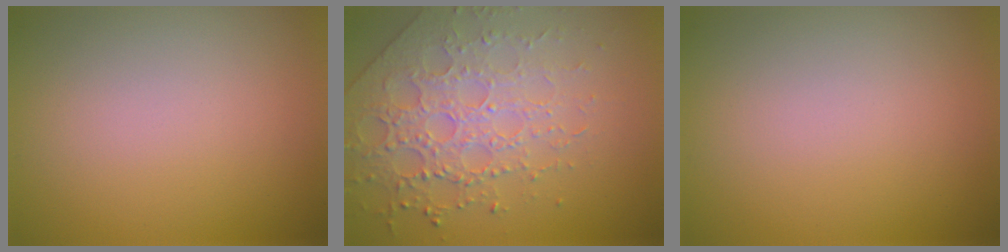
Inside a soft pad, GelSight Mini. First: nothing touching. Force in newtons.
{"total": 4.8, "press": 4.5, "slide": 1.6}
{"total": 0.0}